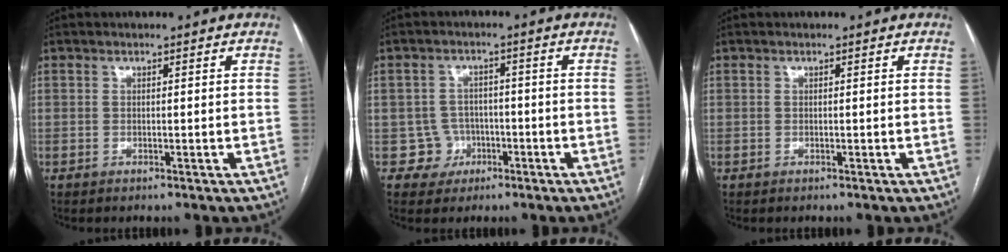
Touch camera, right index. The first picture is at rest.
{"total": 4.4, "force": [-1.5, 4.1, -0.3], "torque": [0.018, 0.018, -0.018]}
{"total": 0.0}